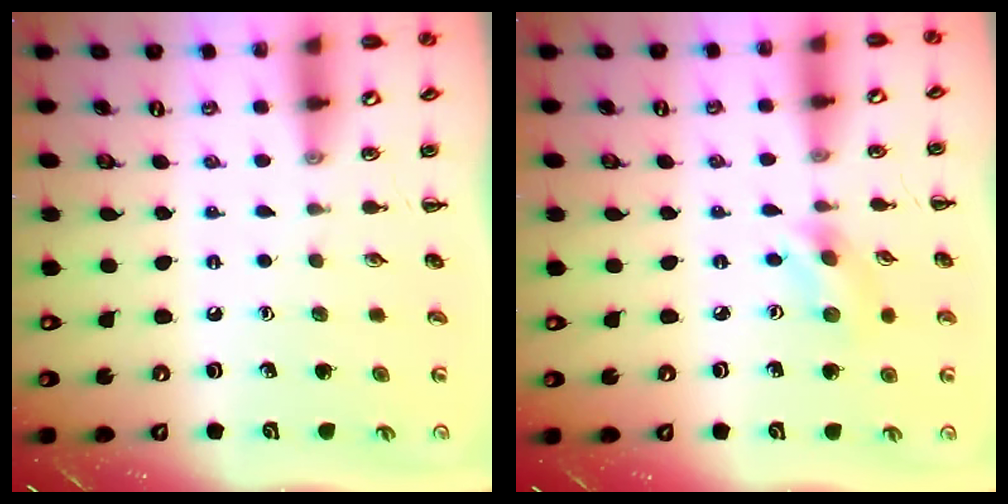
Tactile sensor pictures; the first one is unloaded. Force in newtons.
{"total": 3.3, "press": 3.2, "slide": 0.7}